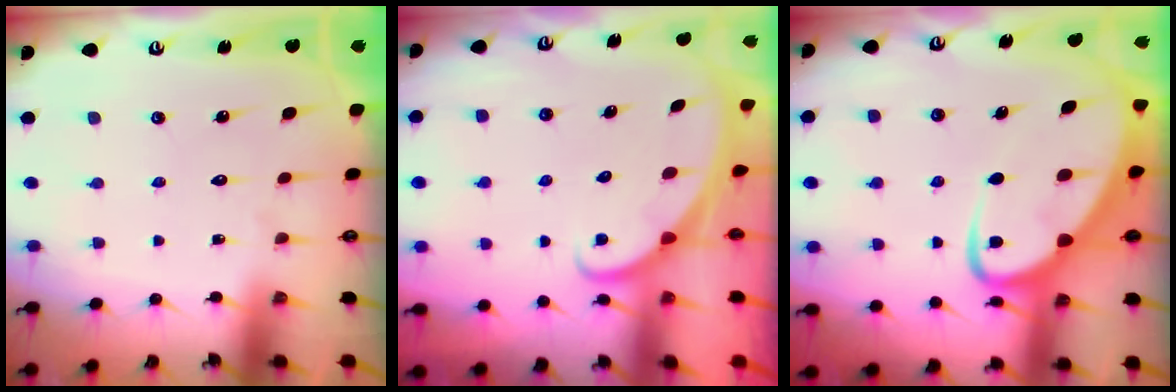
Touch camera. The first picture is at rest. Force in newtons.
{"total": 1.6, "press": 1.6, "slide": 0.0}
{"total": 8.0, "press": 8.0, "slide": 0.7}